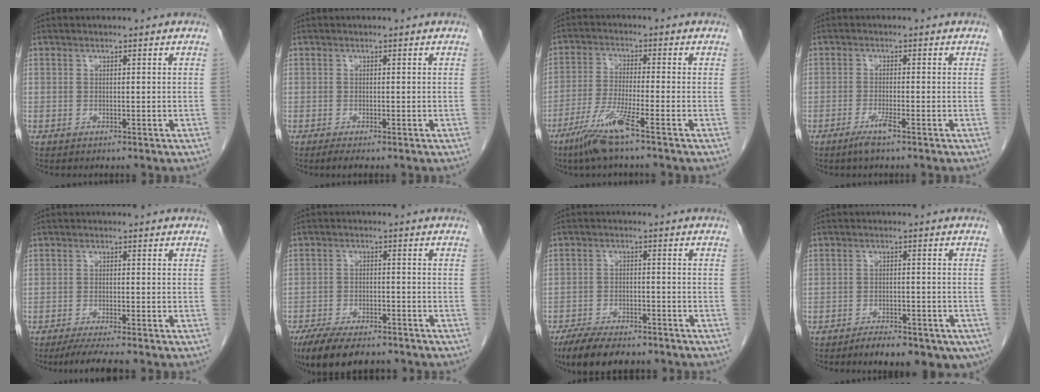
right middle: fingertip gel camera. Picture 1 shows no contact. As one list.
[{"total": 1.3, "force": [-0.9, 0.0, 0.9], "torque": [-0.022, -0.007, -0.017]}, {"total": 7.4, "force": [-4.7, -0.6, 5.7], "torque": [-0.117, -0.021, -0.097]}, {"total": 2.6, "force": [-1.7, -0.1, 2.0], "torque": [-0.044, -0.006, -0.035]}, {"total": 5.2, "force": [-4.3, -0.2, 2.9], "torque": [-0.046, -0.016, -0.070]}, {"total": 12.0, "force": [-9.7, 3.7, 6.0], "torque": [-0.098, -0.011, -0.149]}, {"total": 10.9, "force": [-8.9, 3.4, 5.3], "torque": [-0.087, -0.013, -0.137]}, {"total": 10.4, "force": [-7.3, 4.1, 6.2], "torque": [-0.068, 0.002, -0.098]}]